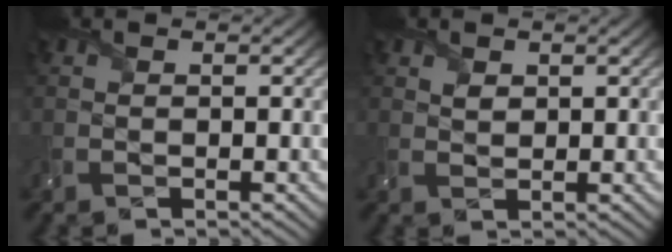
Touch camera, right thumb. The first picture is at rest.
{"total": 1.4, "force": [0.8, 0.9, 0.7], "torque": [-0.018, -0.002, 0.018]}